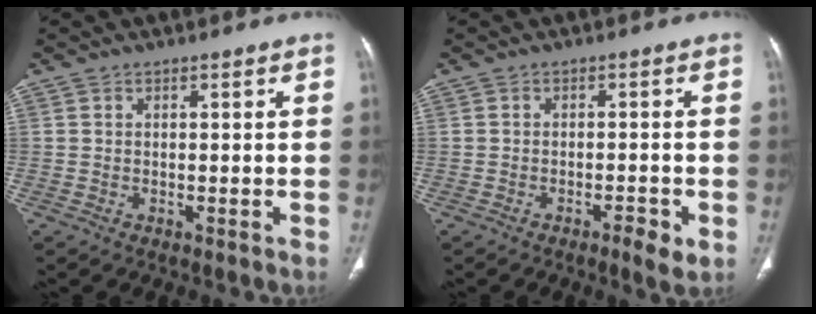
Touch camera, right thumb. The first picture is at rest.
{"total": 3.5, "force": [-1.7, 0.8, 3.0], "torque": [-0.047, 0.003, -0.028]}